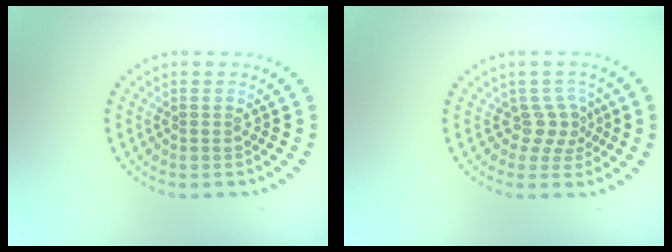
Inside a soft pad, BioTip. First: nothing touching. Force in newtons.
{"total": 2.3, "press": 1.6, "slide": 1.7}